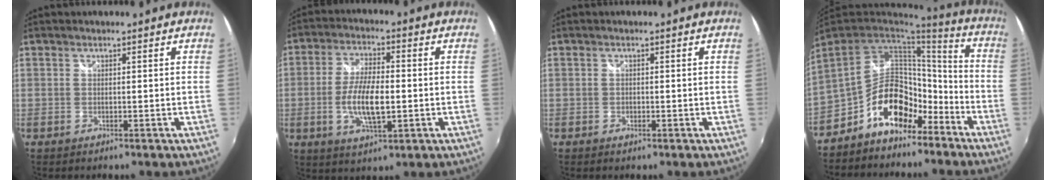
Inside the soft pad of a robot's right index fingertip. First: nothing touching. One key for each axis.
{"total": 9.7, "fx": -1.7, "fy": 3.6, "fz": 8.9, "tx": -0.177, "ty": -0.004, "tz": -0.030}
{"total": 0.7, "fx": -0.4, "fy": 0.5, "fz": 0.4, "tx": -0.005, "ty": -0.002, "tz": -0.007}
{"total": 16.1, "fx": -9.9, "fy": 9.2, "fz": 8.7, "tx": -0.165, "ty": 0.044, "tz": -0.154}